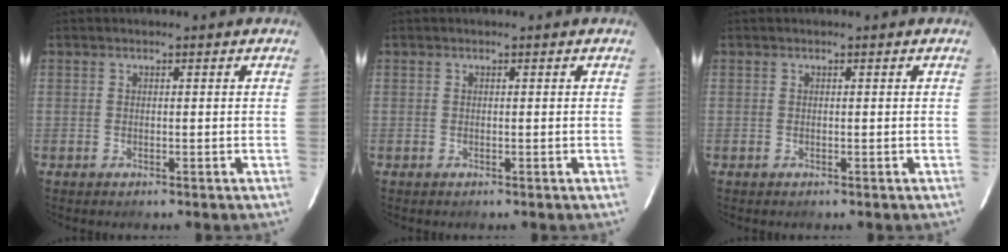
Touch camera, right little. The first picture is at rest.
{"total": 0.0}
{"total": 0.0}